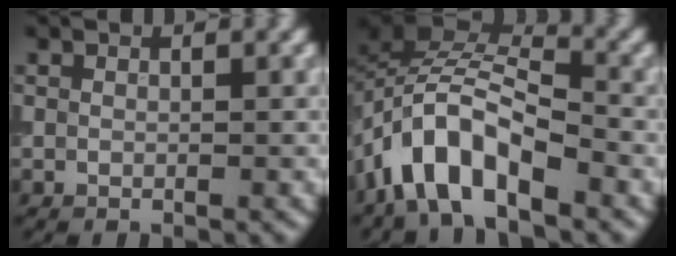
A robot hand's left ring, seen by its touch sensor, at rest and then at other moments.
{"total": 7.7, "force": [-4.4, 3.5, 5.3], "torque": [-0.082, 0.011, -0.091]}